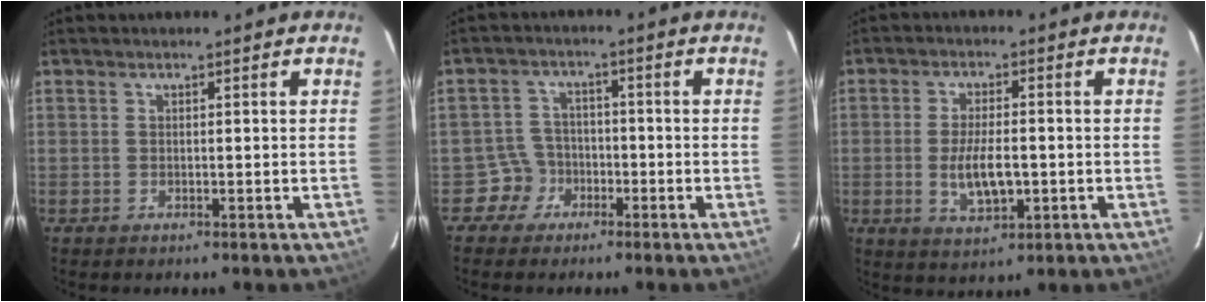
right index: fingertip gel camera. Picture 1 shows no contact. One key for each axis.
{"total": 4.4, "fx": -2.4, "fy": 3.7, "fz": -0.6, "tx": 0.011, "ty": 0.024, "tz": -0.044}
{"total": 7.4, "fx": -1.3, "fy": 3.0, "fz": 6.6, "tx": -0.130, "ty": -0.009, "tz": -0.018}